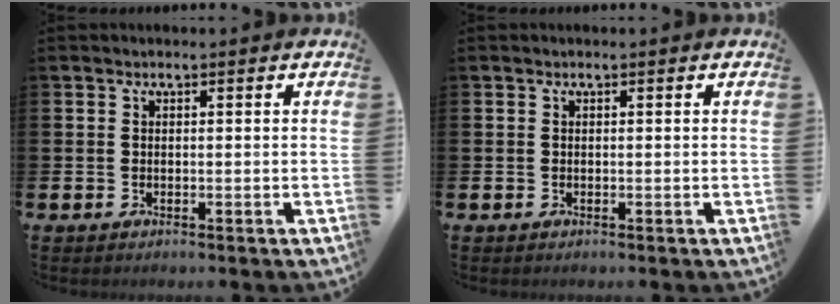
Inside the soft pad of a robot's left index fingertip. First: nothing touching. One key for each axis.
{"total": 0.0}